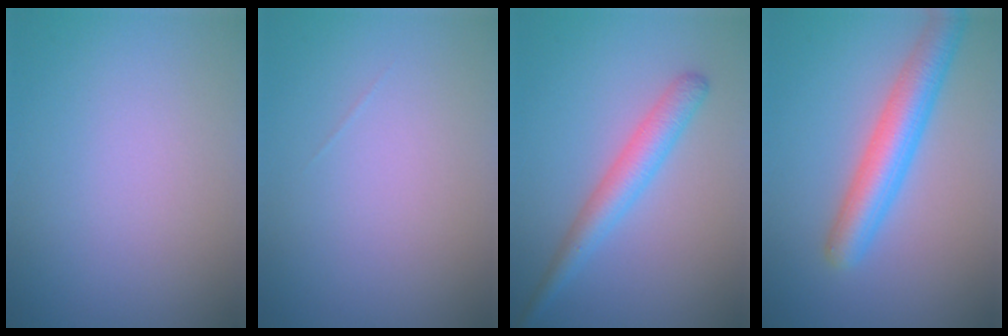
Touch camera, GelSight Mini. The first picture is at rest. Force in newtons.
{"total": 0.0}
{"total": 3.4, "press": 3.4, "slide": 0.1}
{"total": 4.9, "press": 4.9, "slide": 0.2}